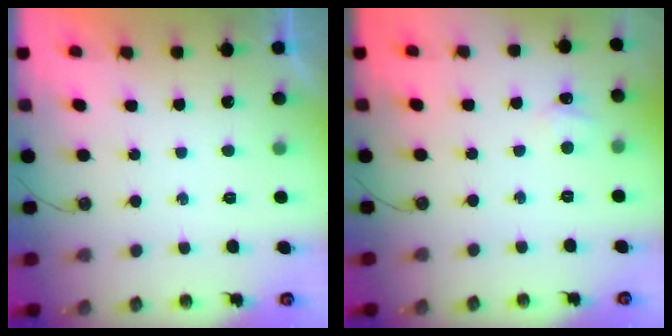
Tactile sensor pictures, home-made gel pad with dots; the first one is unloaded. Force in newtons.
{"total": 2.8, "press": 2.8, "slide": 0.3}